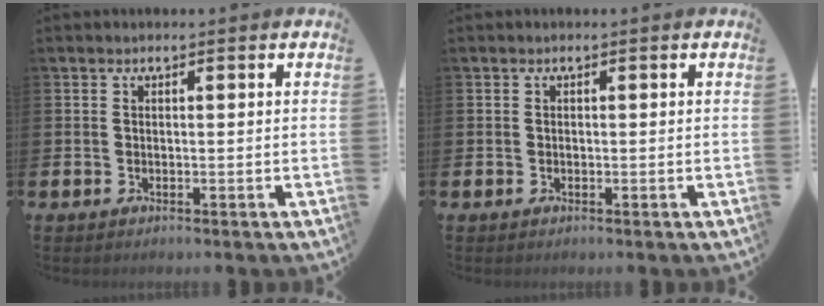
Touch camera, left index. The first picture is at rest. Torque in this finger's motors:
{"motor_torque": [-0.22, 0.25, -0.02, -0.01]}